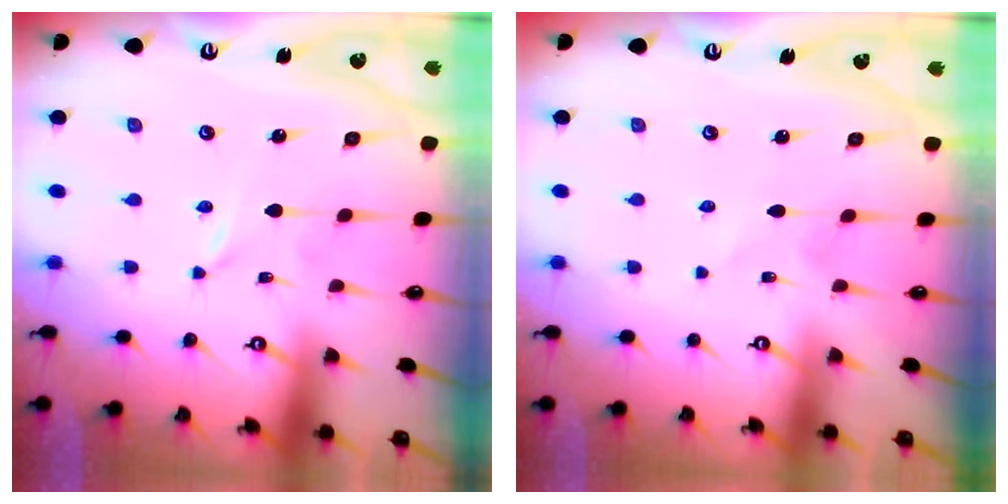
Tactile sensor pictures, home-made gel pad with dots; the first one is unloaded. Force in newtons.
{"total": 1.9, "press": 1.9, "slide": 0.1}